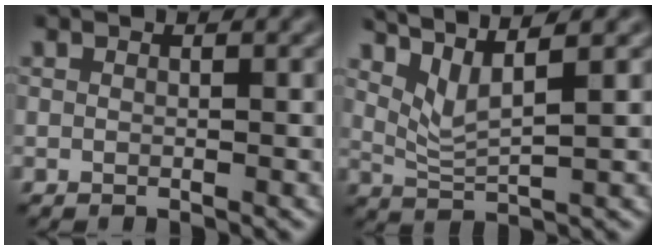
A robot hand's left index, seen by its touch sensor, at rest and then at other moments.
{"total": 4.5, "force": [3.1, 0.9, 3.1], "torque": [-0.064, 0.005, 0.060]}